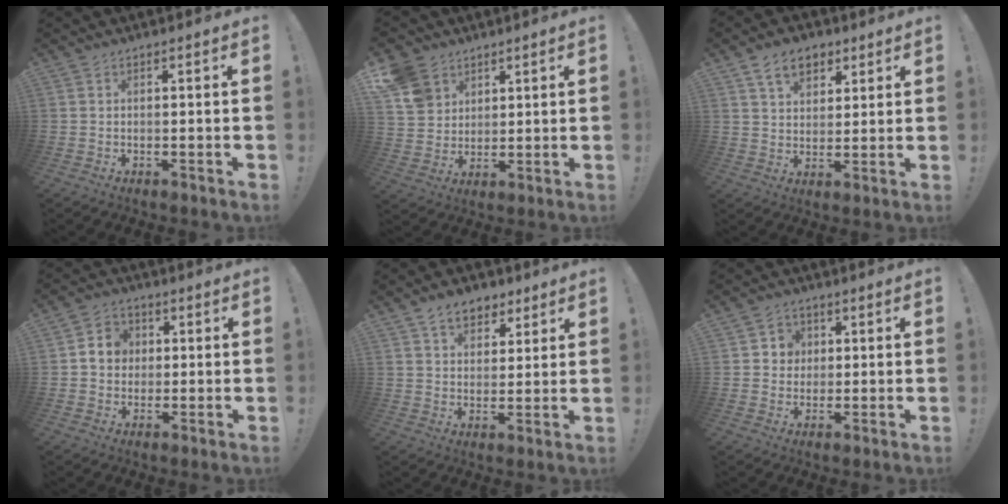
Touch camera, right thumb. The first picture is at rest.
{"total": 10.5, "force": [6.1, 7.9, 3.0], "torque": [-0.052, -0.029, 0.126]}
{"total": 9.2, "force": [5.1, 6.1, 4.6], "torque": [-0.078, -0.009, 0.098]}
{"total": 6.9, "force": [0.9, 6.3, 2.7], "torque": [-0.041, 0.010, 0.020]}
{"total": 8.7, "force": [5.1, 6.1, 3.5], "torque": [-0.051, -0.021, 0.098]}
{"total": 5.0, "force": [0.8, 4.8, 1.0], "torque": [-0.018, 0.001, 0.015]}